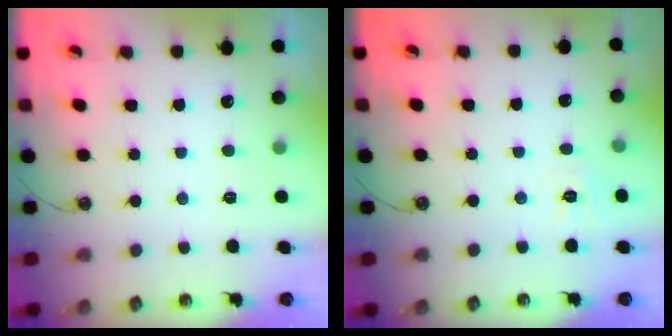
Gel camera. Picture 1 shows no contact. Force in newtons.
{"total": 2.9, "press": 2.9, "slide": 0.3}